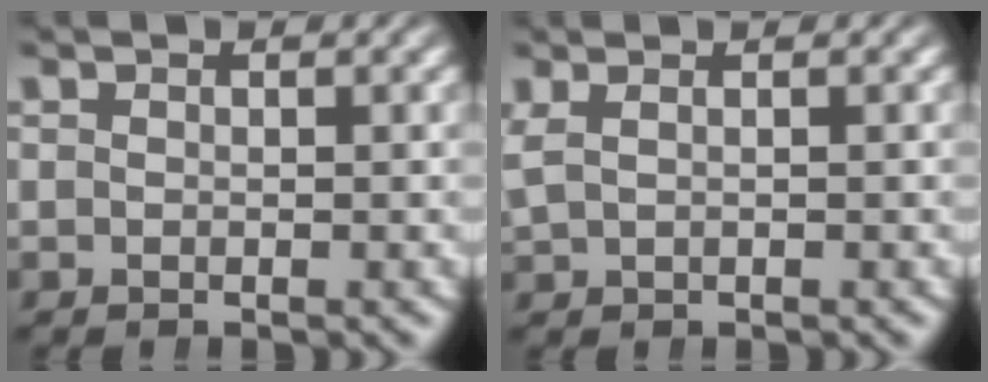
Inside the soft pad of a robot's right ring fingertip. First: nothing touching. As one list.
[{"total": 1.0, "force": [0.7, -0.1, 0.8], "torque": [-0.021, 0.003, 0.023]}]